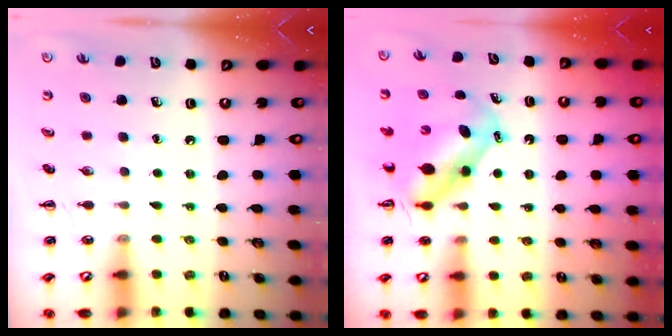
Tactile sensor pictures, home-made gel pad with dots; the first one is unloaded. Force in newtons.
{"total": 6.3, "press": 6.2, "slide": 1.3}